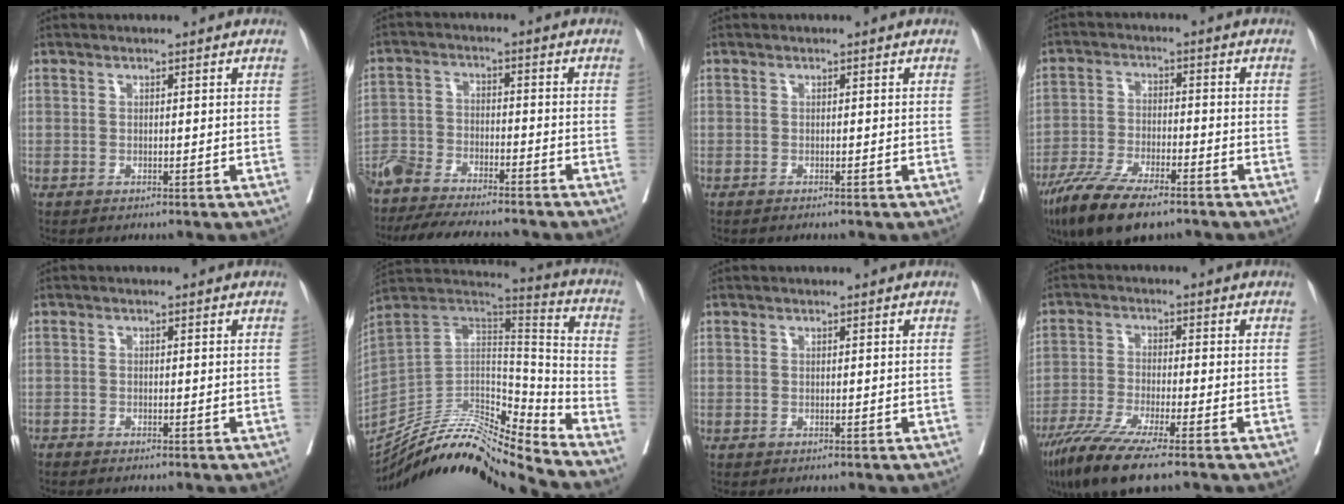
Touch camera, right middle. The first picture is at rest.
{"total": 17.0, "force": [-15.4, 2.7, 6.8], "torque": [-0.136, -0.011, -0.243]}
{"total": 0.9, "force": [-0.7, -0.1, 0.4], "torque": [-0.005, -0.001, -0.010]}
{"total": 12.2, "force": [-8.9, 3.2, 7.8], "torque": [-0.137, -0.025, -0.156]}
{"total": 1.1, "force": [-1.1, 0.0, 0.4], "torque": [-0.007, -0.001, -0.019]}
{"total": 21.6, "force": [-20.2, -0.4, 7.8], "torque": [-0.153, 0.012, -0.347]}
{"total": 0.0}
{"total": 9.8, "force": [-7.0, 0.1, 6.8], "torque": [-0.116, -0.027, -0.122]}